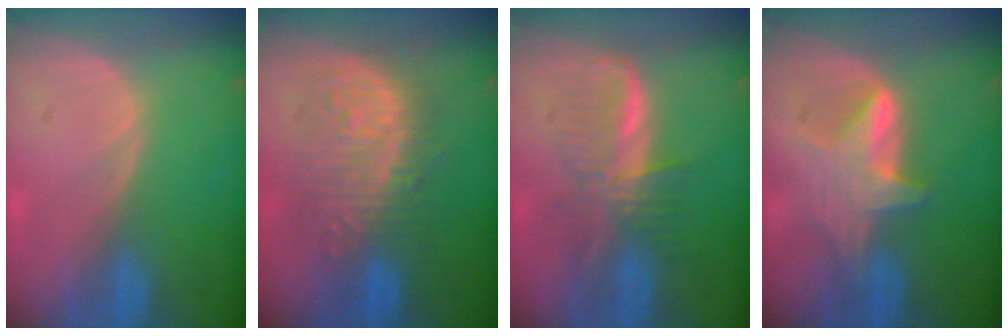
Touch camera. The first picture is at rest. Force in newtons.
{"total": 9.2, "press": 9.2, "slide": 0.0}
{"total": 6.2, "press": 6.1, "slide": 0.6}
{"total": 6.0, "press": 5.8, "slide": 1.2}